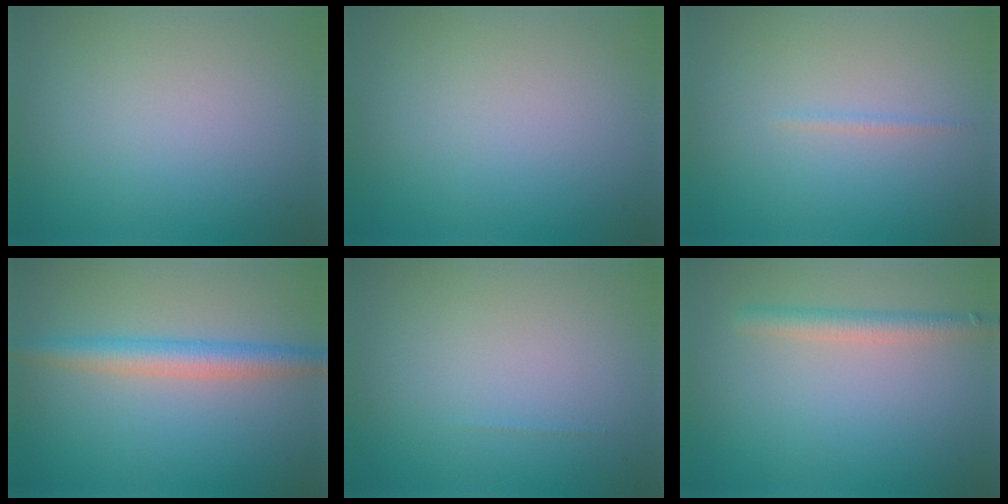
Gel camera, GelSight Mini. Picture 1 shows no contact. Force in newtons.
{"total": 0.0}
{"total": 0.6, "press": 0.6, "slide": 0.1}
{"total": 3.6, "press": 3.6, "slide": 0.1}
{"total": 0.0}
{"total": 2.3, "press": 2.3, "slide": 0.1}